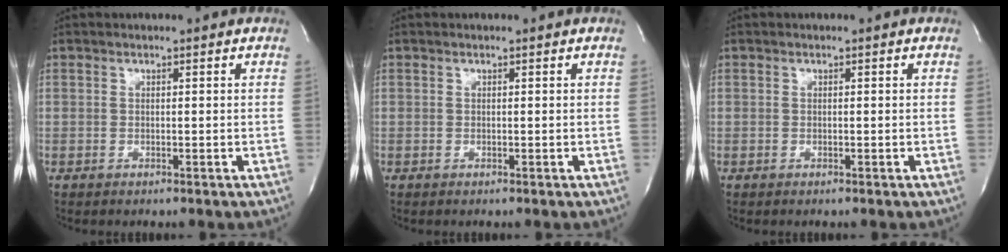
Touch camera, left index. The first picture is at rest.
{"total": 0.0}
{"total": 0.0}